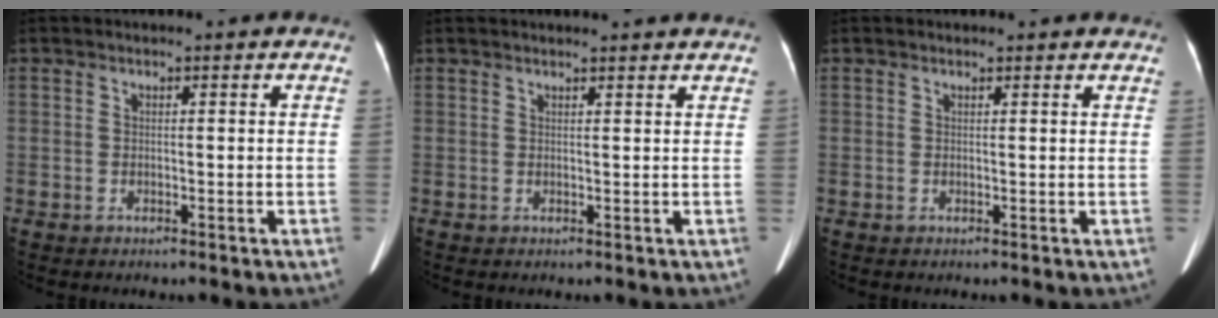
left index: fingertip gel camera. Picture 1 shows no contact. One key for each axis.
{"total": 4.8, "fx": 4.6, "fy": 0.0, "fz": 1.5, "tx": -0.015, "ty": 0.006, "tz": 0.046}
{"total": 3.4, "fx": 3.2, "fy": 0.6, "fz": 1.0, "tx": -0.010, "ty": 0.002, "tz": 0.027}